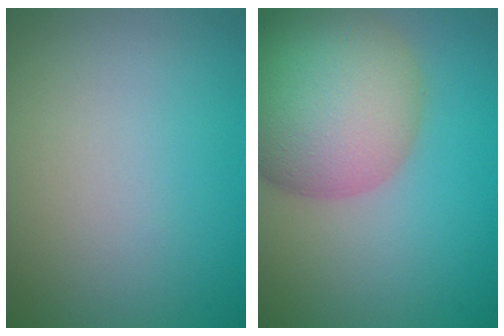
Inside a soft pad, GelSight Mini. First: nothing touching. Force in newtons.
{"total": 13.0, "press": 13.0, "slide": 0.5}